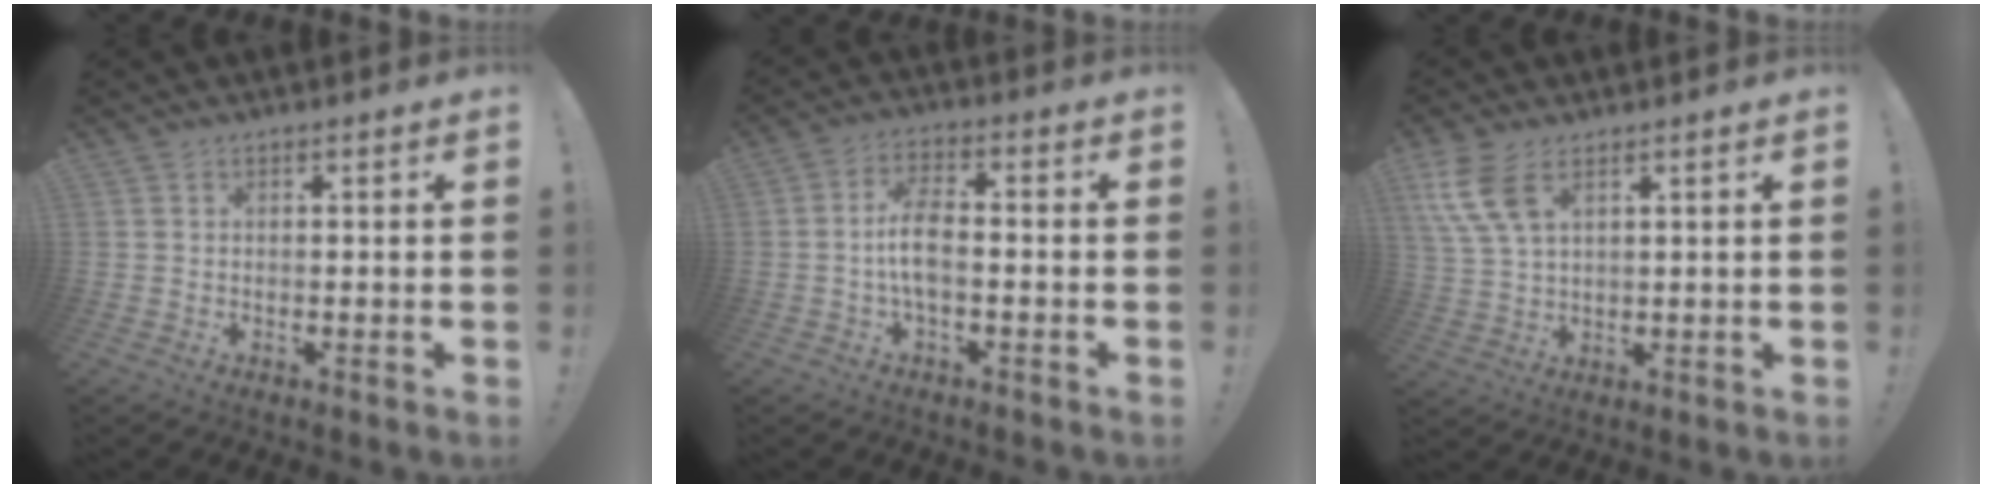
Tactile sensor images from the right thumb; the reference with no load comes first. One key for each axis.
{"total": 8.2, "fx": -1.4, "fy": 3.3, "fz": 7.4, "tx": -0.151, "ty": 0.003, "tz": -0.028}
{"total": 9.7, "fx": 4.9, "fy": 5.0, "fz": 6.6, "tx": -0.141, "ty": -0.012, "tz": 0.098}